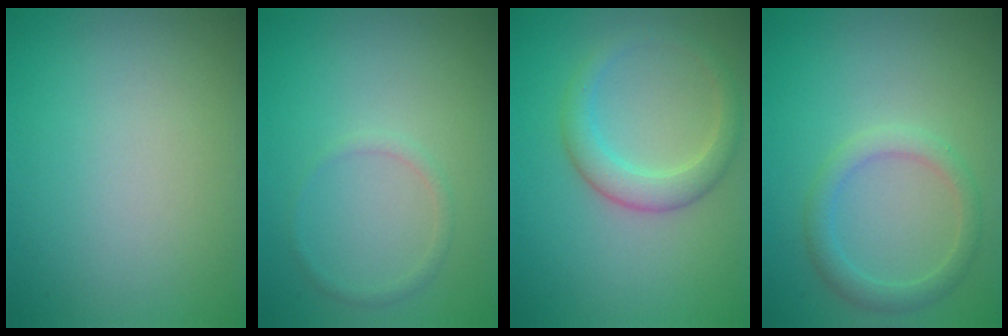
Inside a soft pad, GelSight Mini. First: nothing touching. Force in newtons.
{"total": 1.0, "press": 1.0, "slide": 0.0}
{"total": 3.1, "press": 3.1, "slide": 0.1}
{"total": 2.3, "press": 2.3, "slide": 0.1}